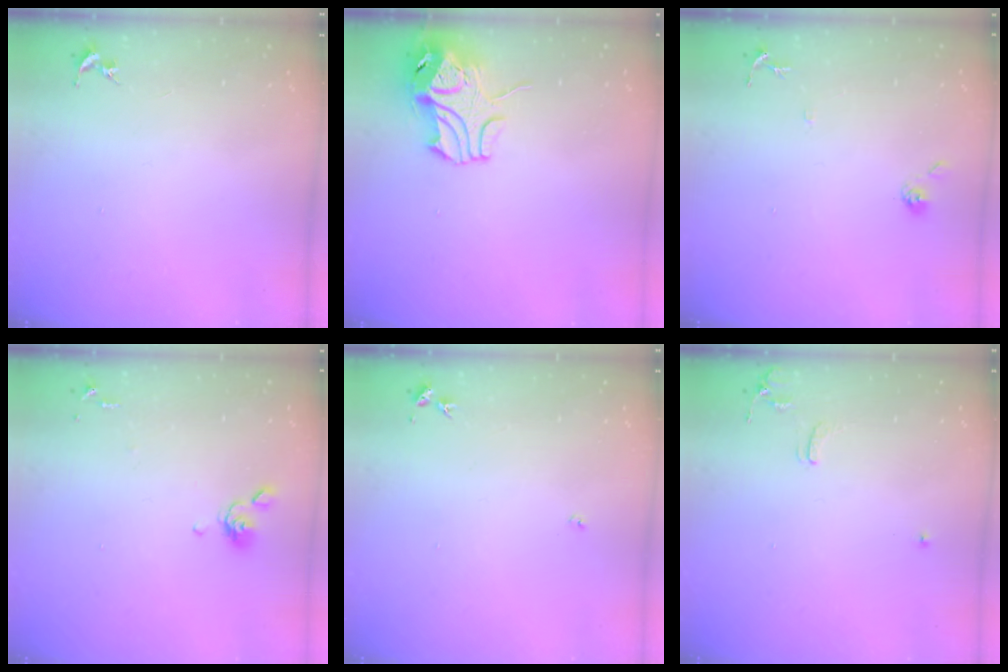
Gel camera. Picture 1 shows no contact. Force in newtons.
{"total": 10.5, "press": 10.4, "slide": 1.5}
{"total": 6.4, "press": 6.4, "slide": 0.4}
{"total": 6.4, "press": 6.2, "slide": 1.5}
{"total": 3.0, "press": 3.0, "slide": 0.4}
{"total": 6.4, "press": 6.3, "slide": 0.8}